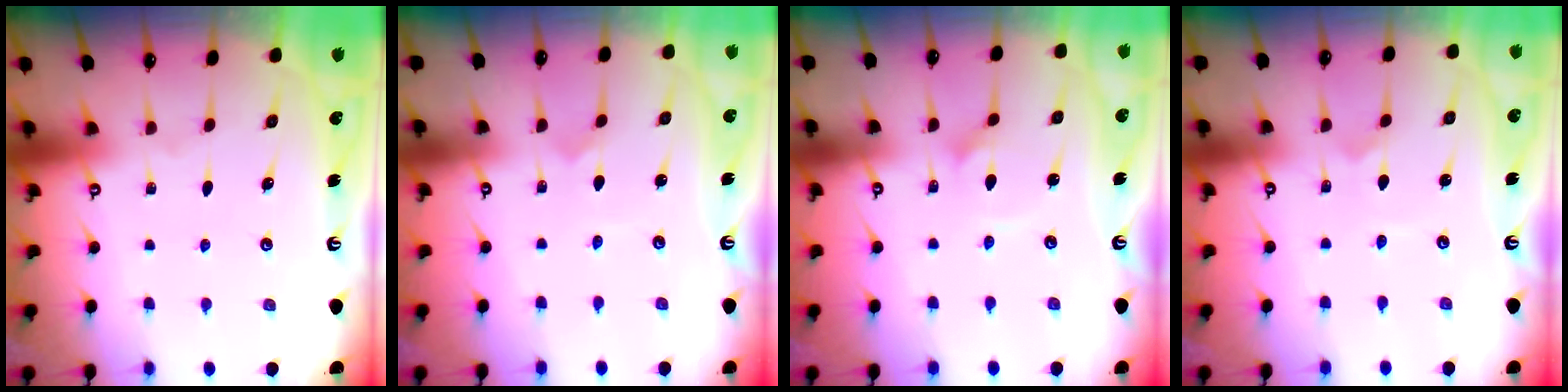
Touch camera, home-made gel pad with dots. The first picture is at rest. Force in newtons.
{"total": 0.0}
{"total": 2.6, "press": 2.6, "slide": 0.2}
{"total": 0.0}